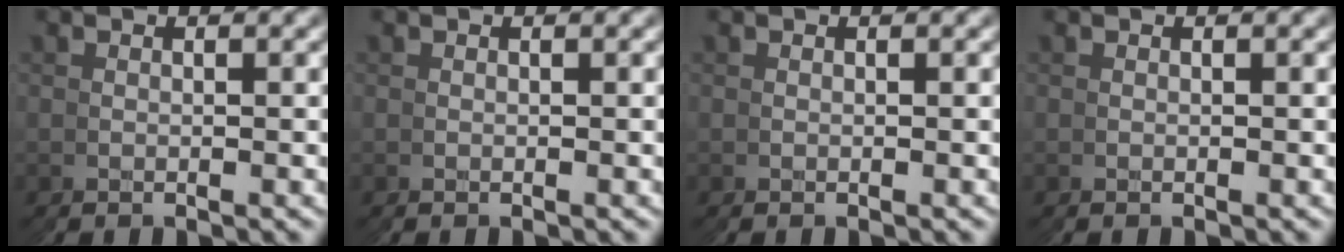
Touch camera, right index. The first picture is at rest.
{"total": 0.0}
{"total": 0.0}
{"total": 0.0}